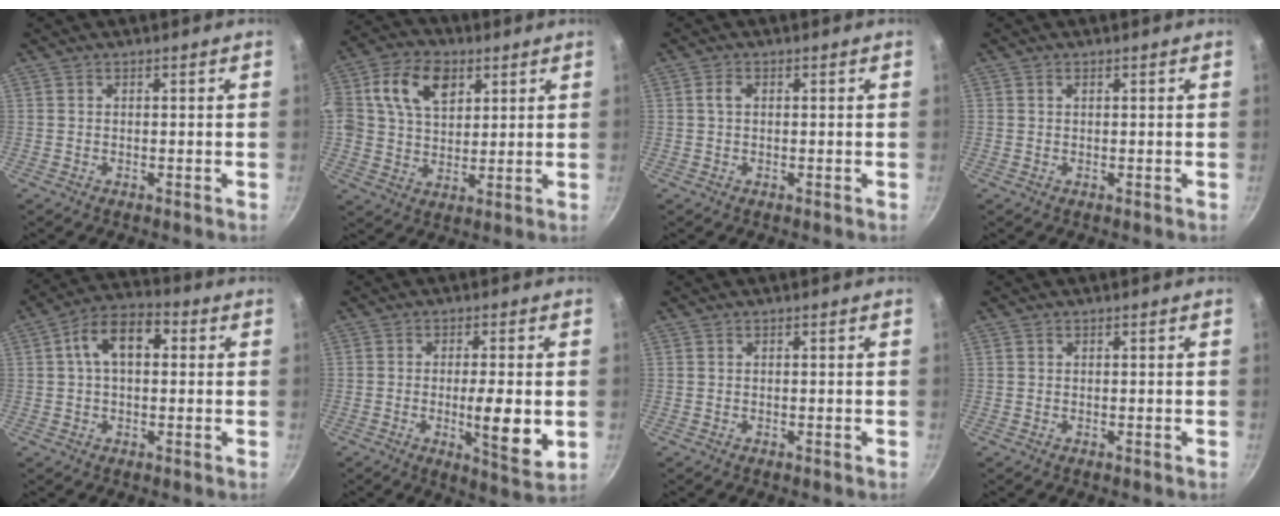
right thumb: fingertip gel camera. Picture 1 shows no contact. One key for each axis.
{"total": 12.7, "fx": 4.6, "fy": 8.7, "fz": 8.0, "tx": -0.124, "ty": -0.001, "tz": 0.074}
{"total": 1.6, "fx": 0.2, "fy": 1.0, "fz": 1.2, "tx": -0.022, "ty": 0.006, "tz": 0.003}
{"total": 0.6, "fx": 0.3, "fy": 0.4, "fz": 0.4, "tx": -0.005, "ty": 0.000, "tz": 0.007}
{"total": 10.3, "fx": 2.0, "fy": 6.2, "fz": 8.0, "tx": -0.109, "ty": 0.026, "tz": 0.020}
{"total": 9.4, "fx": -1.4, "fy": 2.2, "fz": 9.1, "tx": -0.137, "ty": -0.008, "tz": -0.018}
{"total": 0.0}
{"total": 0.0}